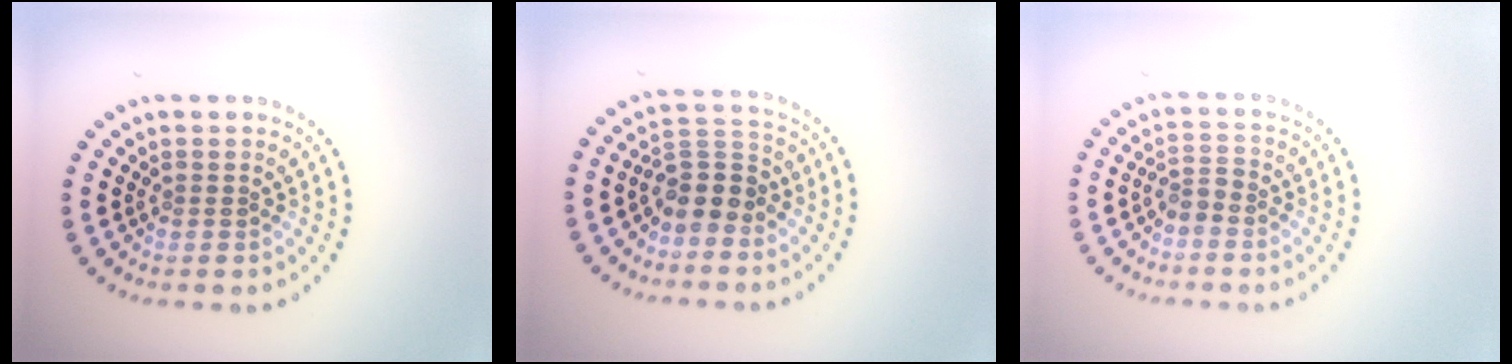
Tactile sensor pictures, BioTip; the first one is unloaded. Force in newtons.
{"total": 3.9, "press": 3.5, "slide": 1.7}
{"total": 1.6, "press": 1.4, "slide": 0.9}